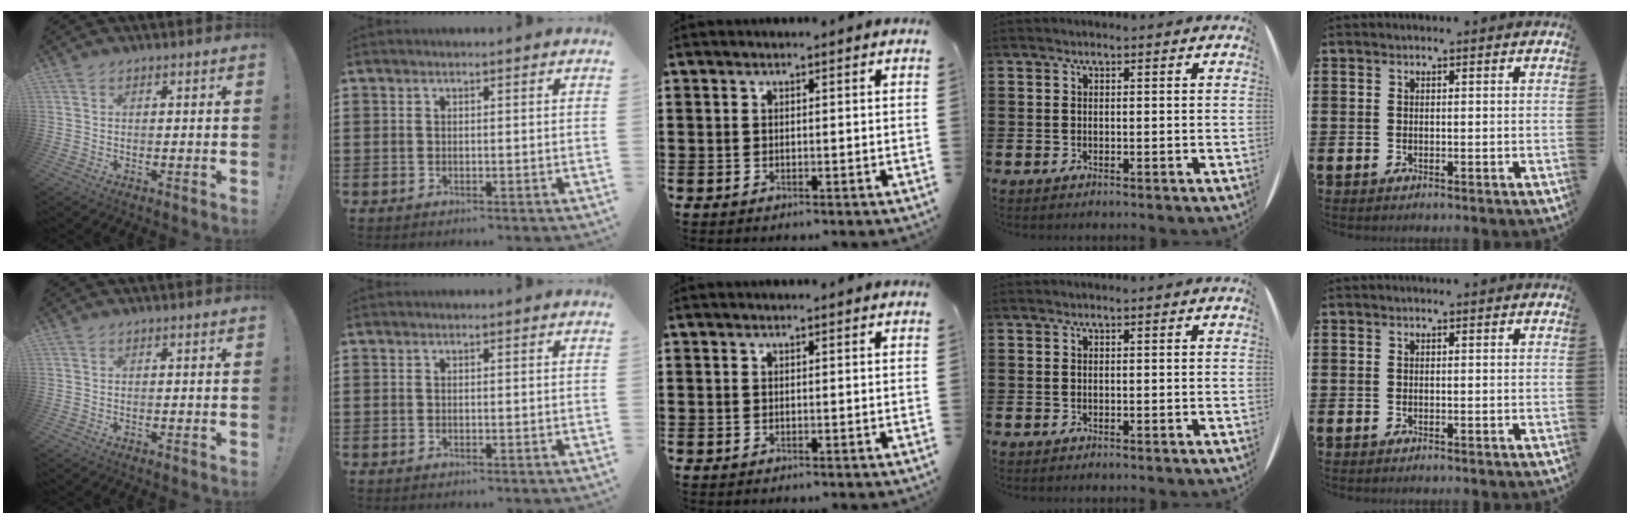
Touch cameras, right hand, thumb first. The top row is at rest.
{}